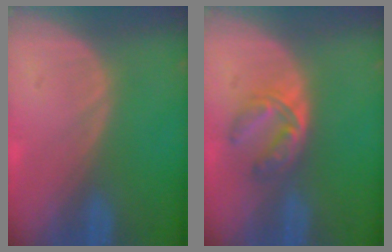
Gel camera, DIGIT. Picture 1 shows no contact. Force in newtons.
{"total": 5.1, "press": 4.9, "slide": 1.4}